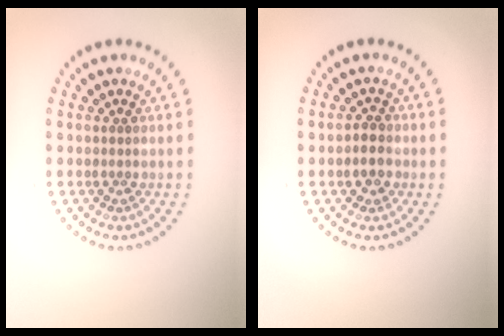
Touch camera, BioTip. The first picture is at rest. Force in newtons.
{"total": 2.4, "press": 2.3, "slide": 0.9}